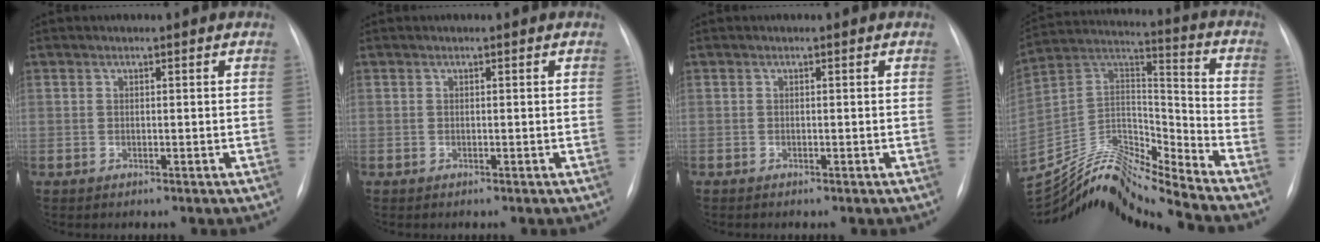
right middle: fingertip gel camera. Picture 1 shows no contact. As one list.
[{"total": 0.0}, {"total": 0.0}, {"total": 17.4, "force": [-16.8, 0.1, 4.7], "torque": [-0.081, 0.062, -0.300]}]